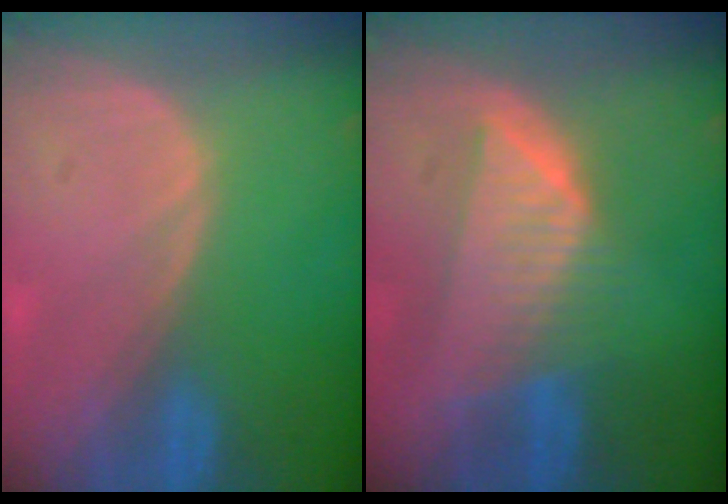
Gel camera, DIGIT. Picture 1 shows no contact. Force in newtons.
{"total": 7.6, "press": 7.1, "slide": 2.9}